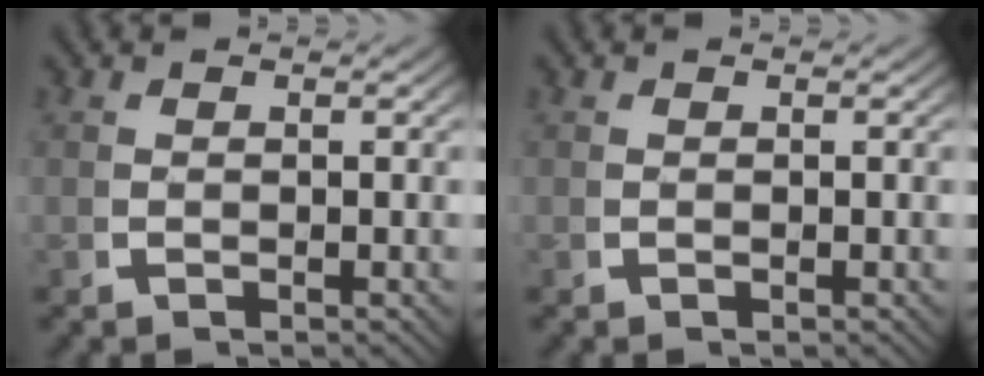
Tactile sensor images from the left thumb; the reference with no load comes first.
{"total": 0.0}